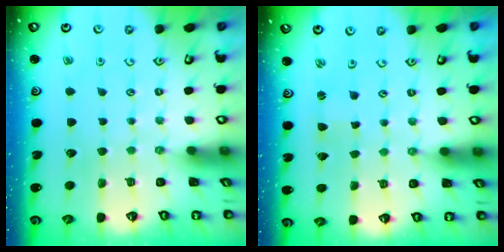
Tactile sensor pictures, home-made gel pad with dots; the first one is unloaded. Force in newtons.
{"total": 0.9, "press": 0.9, "slide": 0.2}